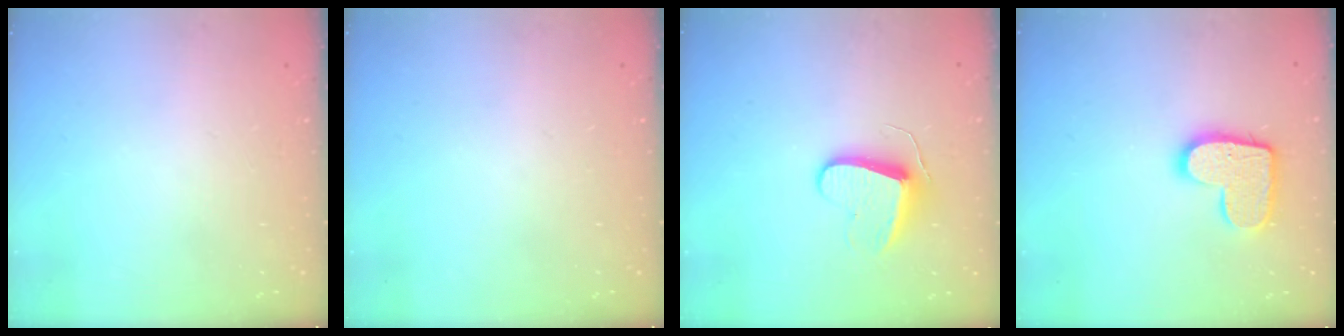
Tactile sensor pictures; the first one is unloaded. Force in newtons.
{"total": 0.0}
{"total": 9.4, "press": 9.4, "slide": 0.9}
{"total": 13.5, "press": 13.5, "slide": 0.8}